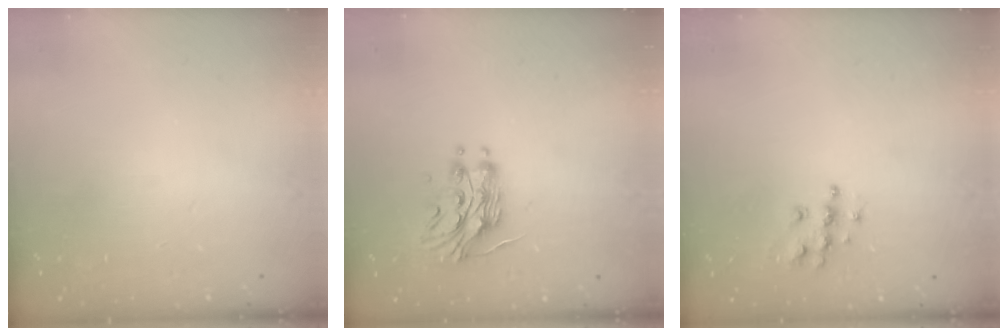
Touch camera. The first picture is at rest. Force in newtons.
{"total": 11.0, "press": 11.0, "slide": 0.9}
{"total": 7.4, "press": 7.4, "slide": 0.2}